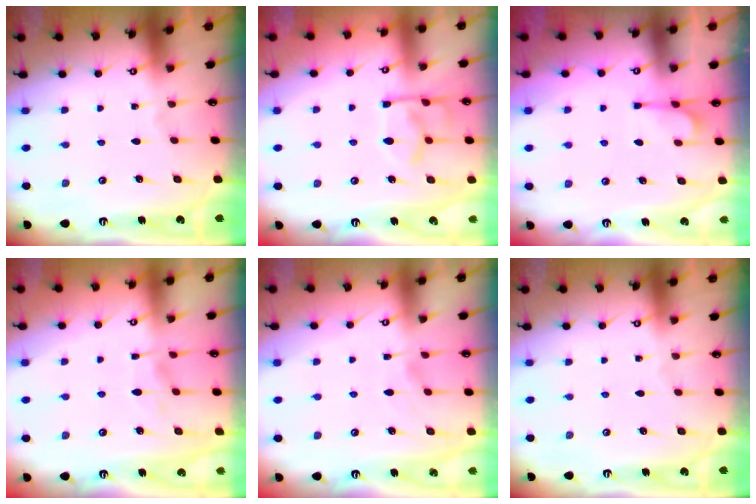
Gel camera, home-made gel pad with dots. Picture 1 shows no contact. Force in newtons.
{"total": 8.3, "press": 8.2, "slide": 1.3}
{"total": 2.5, "press": 2.0, "slide": 1.4}
{"total": 1.7, "press": 1.4, "slide": 1.1}
{"total": 1.2, "press": 0.8, "slide": 0.9}
{"total": 0.0}